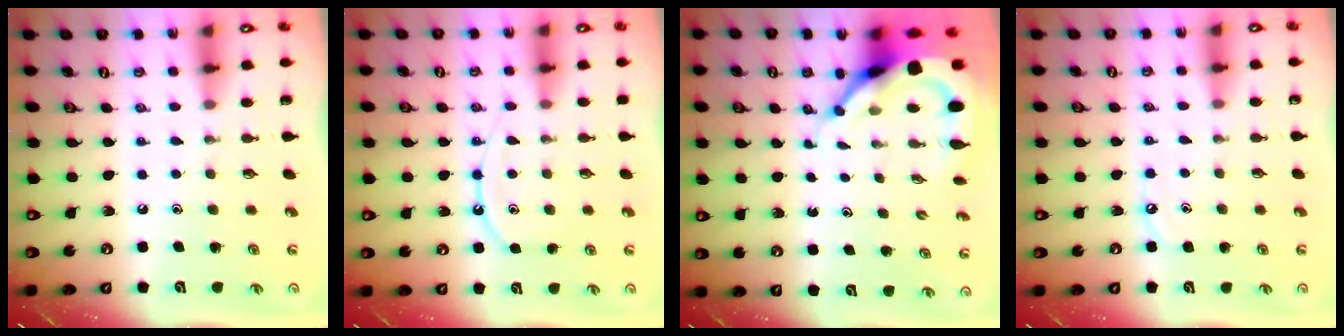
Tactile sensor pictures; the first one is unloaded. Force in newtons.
{"total": 9.4, "press": 9.3, "slide": 1.0}
{"total": 9.1, "press": 9.0, "slide": 0.9}
{"total": 4.7, "press": 4.7, "slide": 0.6}